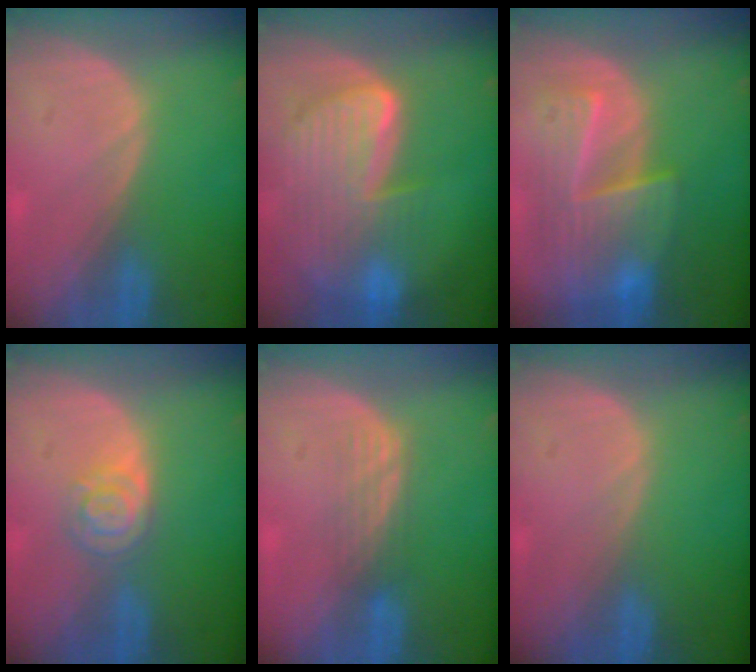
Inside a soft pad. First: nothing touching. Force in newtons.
{"total": 9.7, "press": 8.3, "slide": 5.1}
{"total": 9.3, "press": 8.3, "slide": 4.2}
{"total": 4.4, "press": 3.9, "slide": 2.0}
{"total": 3.1, "press": 2.6, "slide": 1.6}
{"total": 0.0}